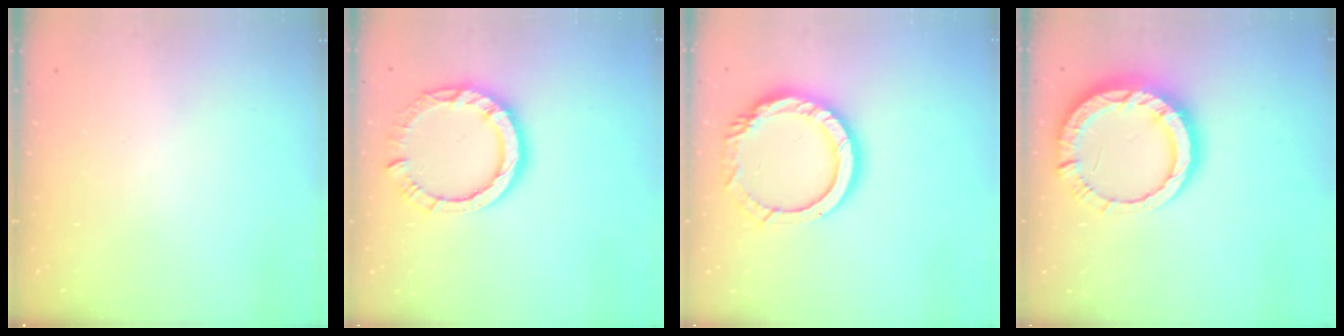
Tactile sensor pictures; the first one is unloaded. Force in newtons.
{"total": 11.7, "press": 11.6, "slide": 1.4}
{"total": 14.2, "press": 14.1, "slide": 1.3}
{"total": 13.9, "press": 13.8, "slide": 1.5}